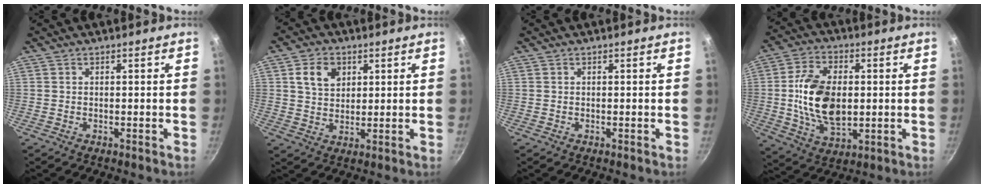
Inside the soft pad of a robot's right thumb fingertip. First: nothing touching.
{"total": 6.7, "force": [2.5, 5.0, 3.8], "torque": [-0.049, -0.003, 0.043]}
{"total": 0.0}
{"total": 14.8, "force": [0.3, 9.2, 11.6], "torque": [-0.194, 0.001, 0.006]}